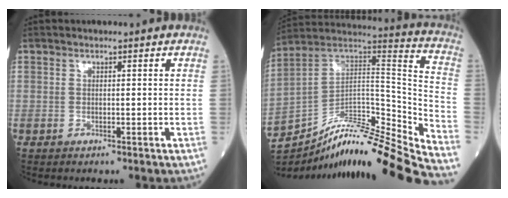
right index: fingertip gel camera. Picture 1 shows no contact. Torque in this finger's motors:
{"motor_torque": [-0.23, -0.52, 0.26, 0.02]}